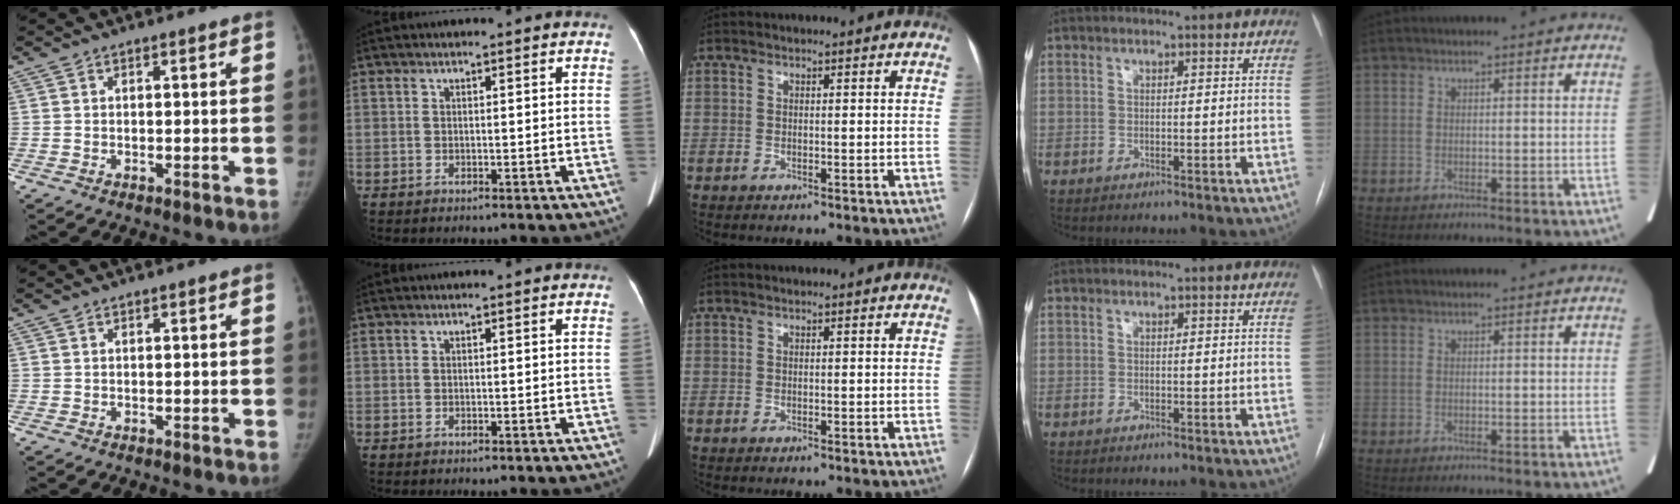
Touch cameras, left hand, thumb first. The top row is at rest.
{}